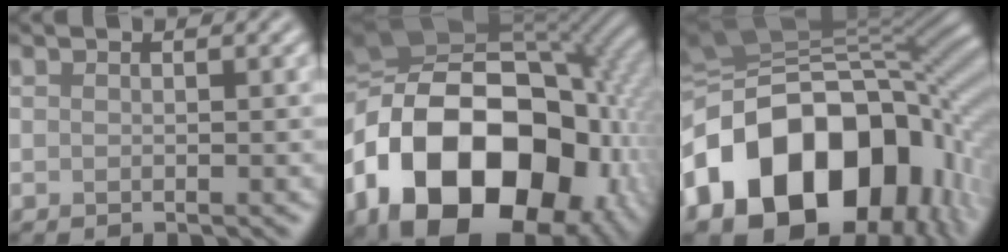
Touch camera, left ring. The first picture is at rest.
{"total": 20.8, "force": [-6.3, 14.3, 13.7], "torque": [-0.270, -0.013, -0.106]}
{"total": 18.3, "force": [-4.4, 13.4, 11.7], "torque": [-0.202, -0.006, -0.070]}